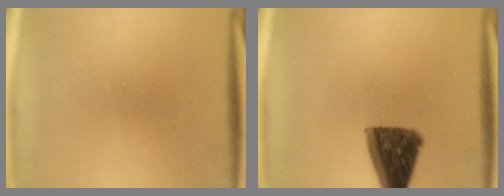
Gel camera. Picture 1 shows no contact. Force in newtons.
{"total": 11.1}